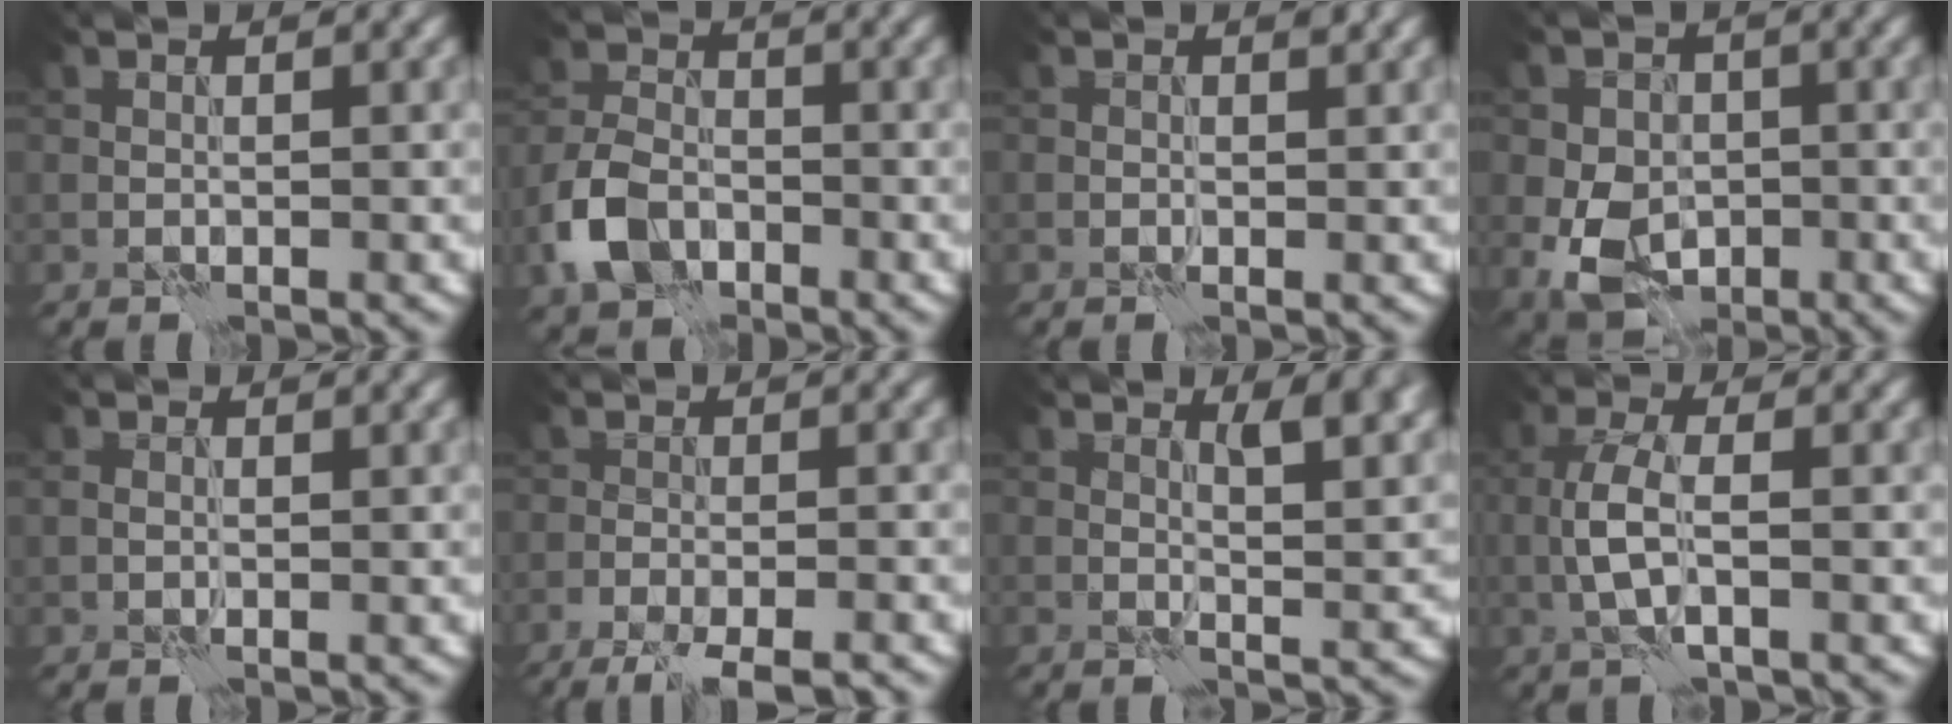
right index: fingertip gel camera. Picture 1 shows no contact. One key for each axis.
{"total": 5.3, "fx": -2.6, "fy": 3.6, "fz": 3.0, "tx": -0.068, "ty": 0.000, "tz": -0.057}
{"total": 0.8, "fx": 0.1, "fy": 0.5, "fz": 0.6, "tx": -0.003, "ty": -0.002, "tz": 0.000}
{"total": 6.5, "fx": -1.2, "fy": 5.0, "fz": 3.9, "tx": -0.077, "ty": -0.009, "tz": -0.028}
{"total": 1.4, "fx": 0.3, "fy": 1.0, "fz": 0.9, "tx": -0.018, "ty": -0.001, "tz": 0.008}
{"total": 6.0, "fx": -4.5, "fy": 1.4, "fz": 3.7, "tx": -0.054, "ty": -0.013, "tz": -0.067}
{"total": 4.1, "fx": 1.8, "fy": 1.2, "fz": 3.5, "tx": -0.050, "ty": -0.005, "tz": 0.029}
{"total": 3.4, "fx": -0.5, "fy": 1.1, "fz": 3.2, "tx": -0.072, "ty": 0.005, "tz": -0.016}